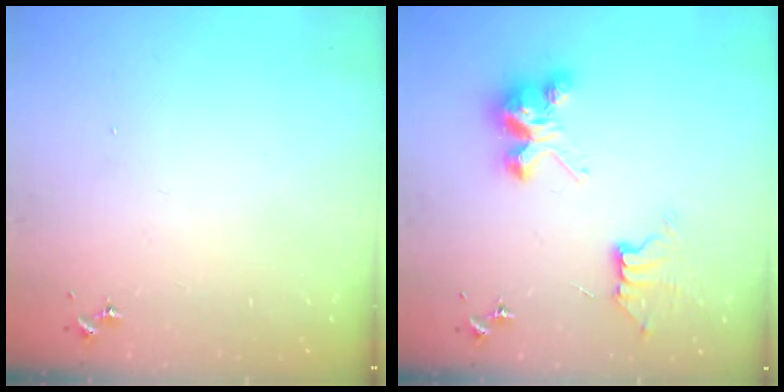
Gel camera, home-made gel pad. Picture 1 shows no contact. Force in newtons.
{"total": 9.7, "press": 9.6, "slide": 0.7}